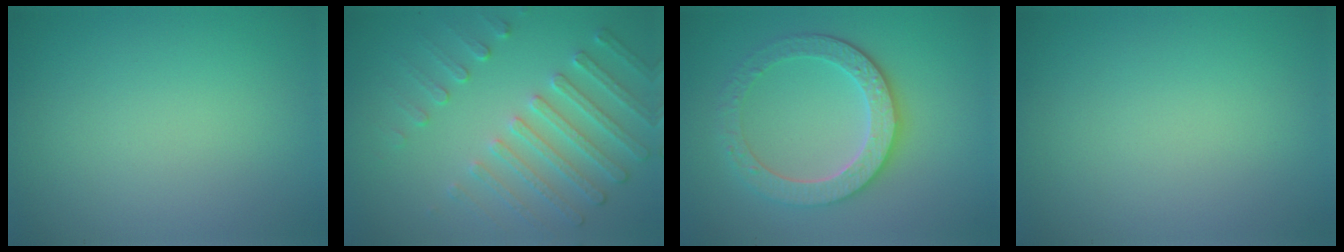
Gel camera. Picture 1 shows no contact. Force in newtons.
{"total": 4.9, "press": 3.7, "slide": 3.3}
{"total": 4.5, "press": 4.0, "slide": 2.1}
{"total": 0.0}